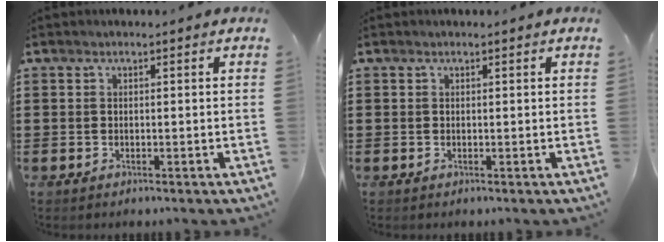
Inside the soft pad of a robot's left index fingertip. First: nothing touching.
{"total": 0.0}